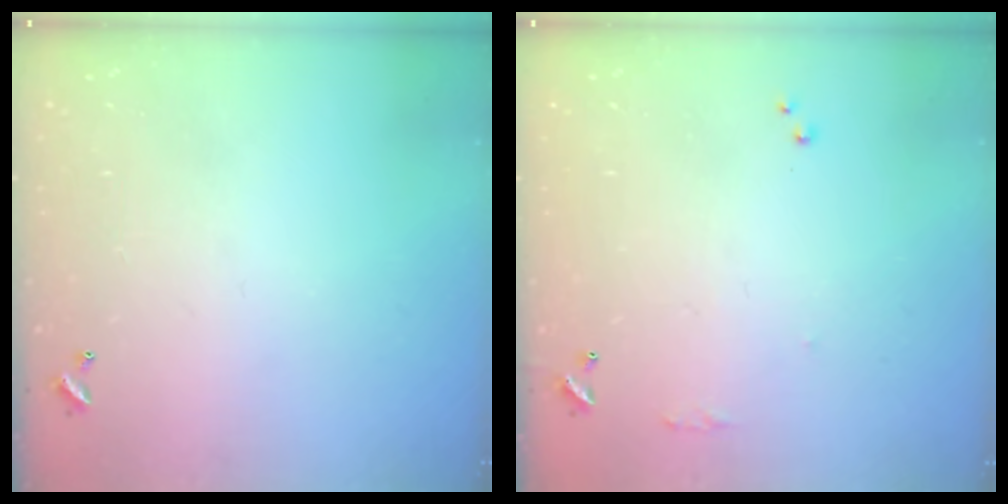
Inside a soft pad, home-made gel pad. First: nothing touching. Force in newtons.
{"total": 6.5, "press": 6.5, "slide": 0.9}